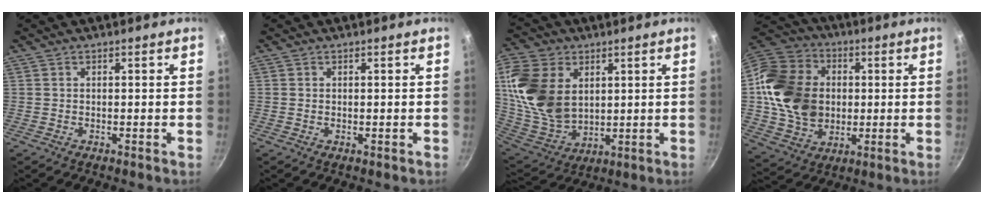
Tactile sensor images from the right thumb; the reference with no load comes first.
{"total": 0.0}
{"total": 18.3, "force": [5.0, 12.8, 12.2], "torque": [-0.222, -0.024, 0.110]}
{"total": 21.3, "force": [1.6, 17.0, 12.8], "torque": [-0.218, 0.018, 0.037]}